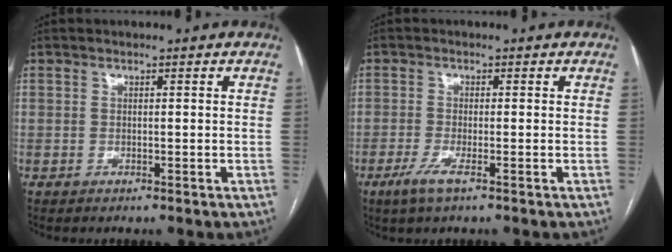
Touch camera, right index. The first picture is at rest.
{"total": 3.2, "force": [-1.9, 0.2, 2.6], "torque": [-0.055, -0.008, -0.039]}